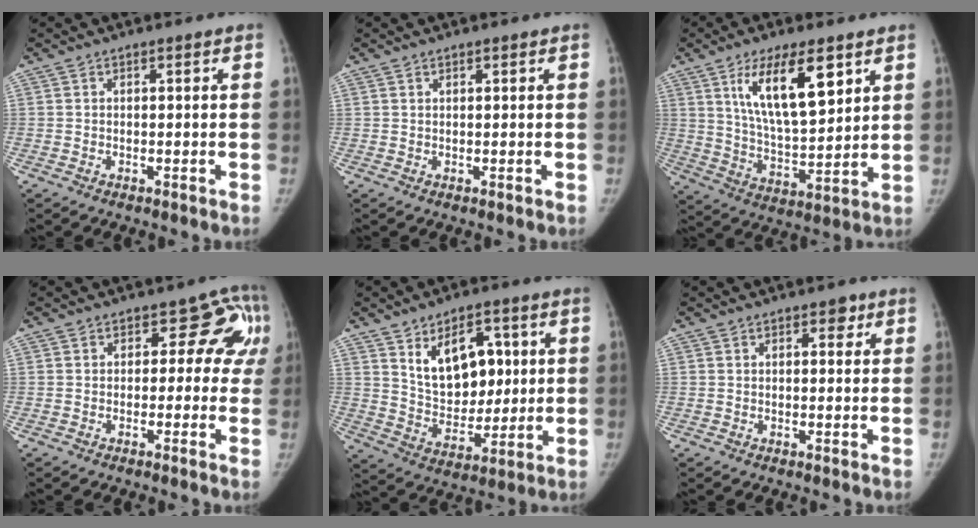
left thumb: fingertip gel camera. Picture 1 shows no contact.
{"total": 0.0}
{"total": 15.4, "force": [7.2, 5.7, 12.4], "torque": [-0.185, -0.039, 0.135]}
{"total": 7.0, "force": [1.1, 5.5, 4.2], "torque": [0.014, 0.010, -0.005]}
{"total": 13.7, "force": [4.6, 8.9, 9.4], "torque": [-0.100, -0.024, 0.089]}
{"total": 1.9, "force": [1.0, 1.1, 1.1], "torque": [0.003, -0.003, 0.010]}